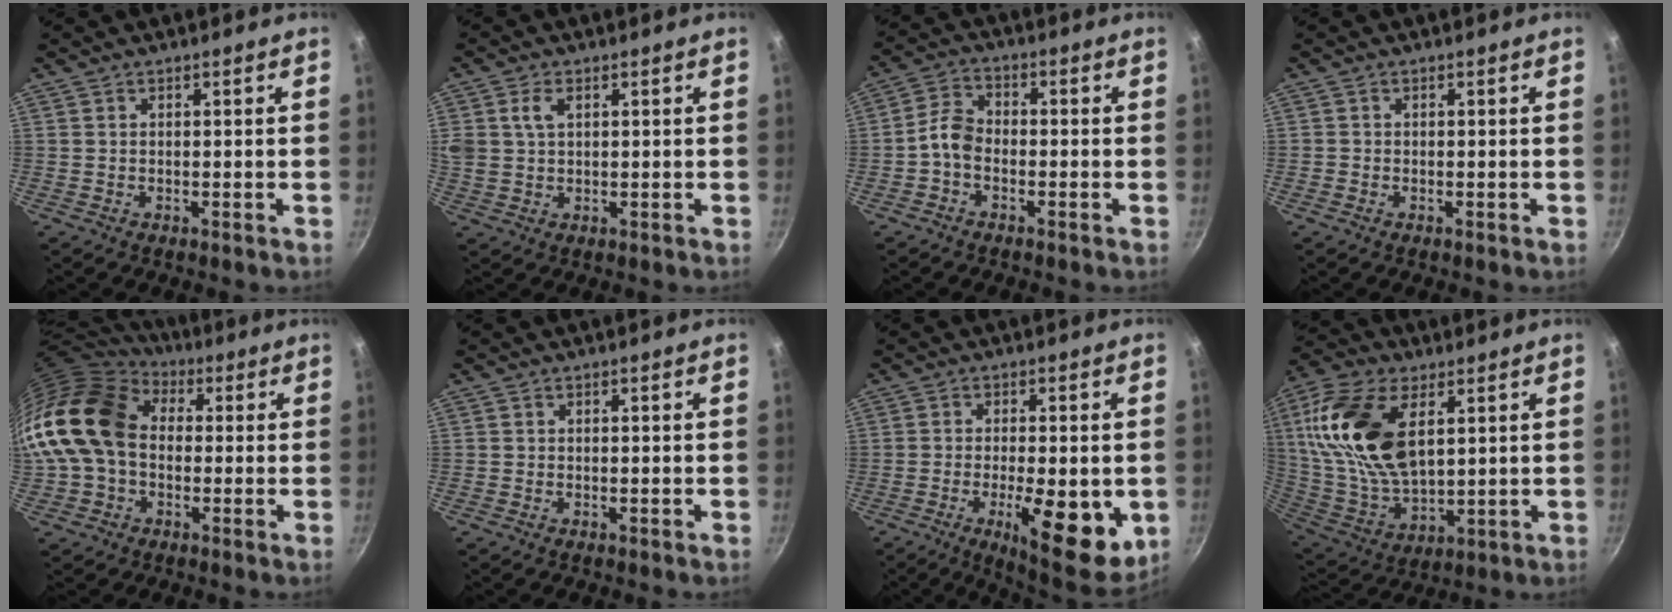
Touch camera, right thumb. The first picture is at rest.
{"total": 5.5, "force": [1.9, 3.7, 3.7], "torque": [-0.063, 0.005, 0.036]}
{"total": 4.8, "force": [-1.9, 3.1, 3.1], "torque": [-0.057, 0.034, -0.049]}
{"total": 0.5, "force": [-0.2, 0.5, 0.1], "torque": [0.000, 0.001, -0.006]}
{"total": 18.7, "force": [0.9, 14.0, 12.4], "torque": [-0.235, 0.039, 0.005]}
{"total": 0.0}
{"total": 14.6, "force": [-3.6, 5.0, 13.2], "torque": [-0.170, 0.001, -0.044]}
{"total": 20.9, "force": [6.5, 11.5, 16.2], "torque": [-0.309, -0.023, 0.130]}